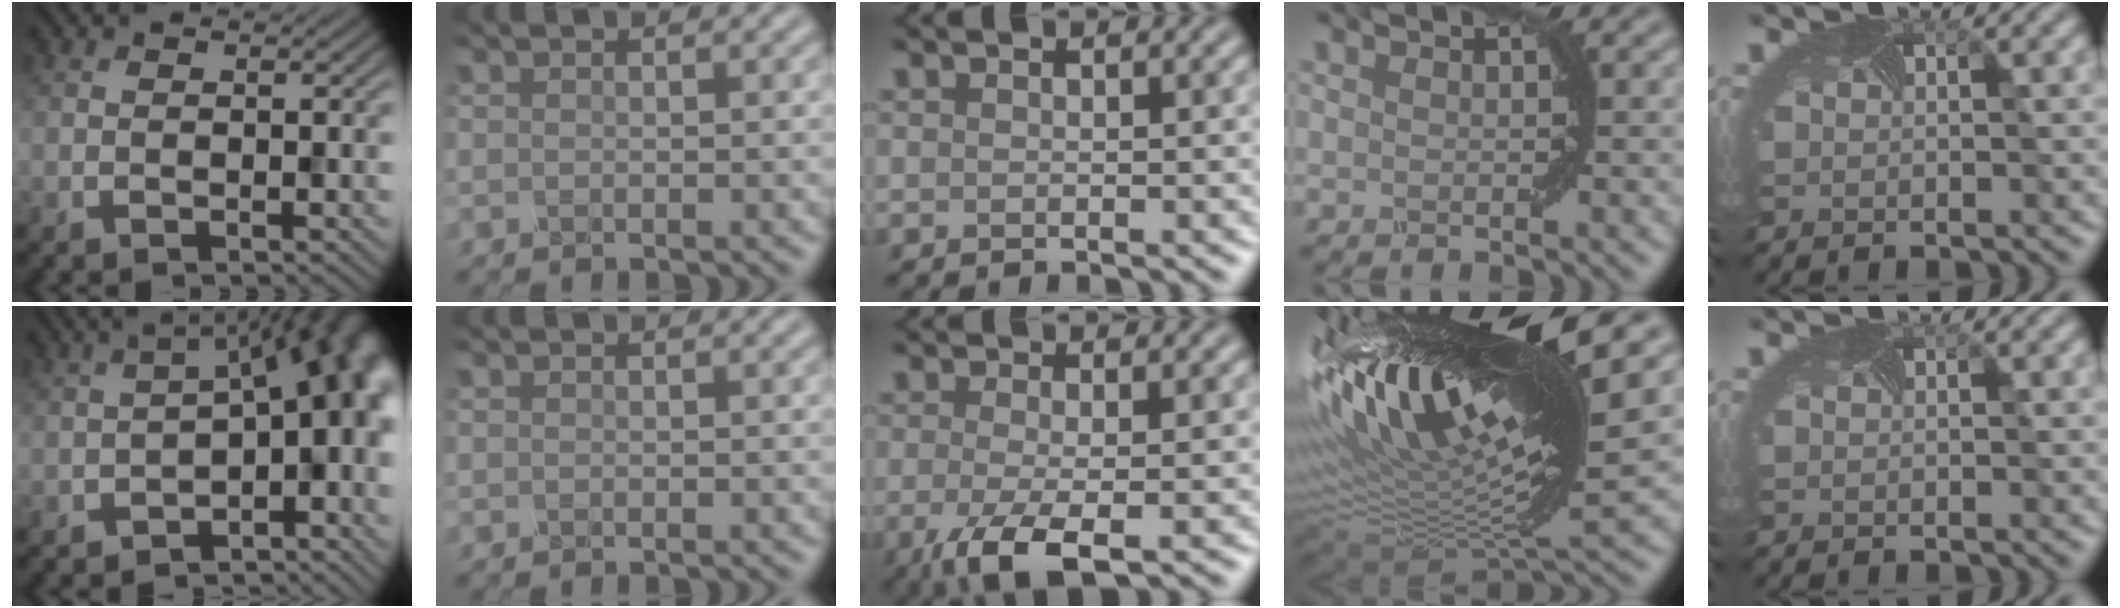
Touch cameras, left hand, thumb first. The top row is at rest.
{"thumb": {"total": 13.3, "force": [-3.3, 6.0, 11.4], "torque": [-0.125, 0.003, -0.042]}, "middle": {"total": 4.4, "force": [-2.2, 0.9, 3.7], "torque": [-0.079, -0.005, -0.033]}, "ring": {"total": 16.9, "force": [6.3, 5.0, 14.9], "torque": [-0.295, 0.023, 0.109]}}